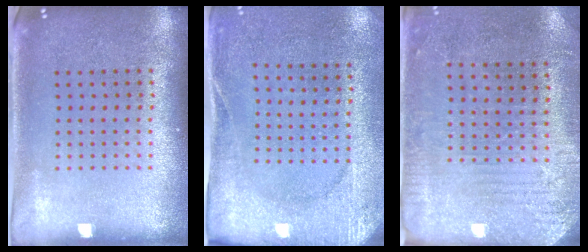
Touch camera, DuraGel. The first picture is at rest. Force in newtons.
{"total": 2.7, "press": 2.3, "slide": 1.3}
{"total": 2.8, "press": 2.4, "slide": 1.4}